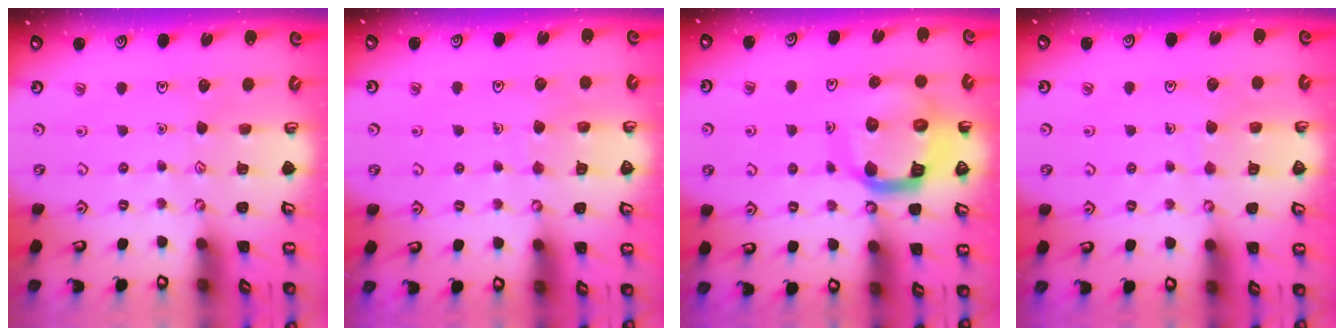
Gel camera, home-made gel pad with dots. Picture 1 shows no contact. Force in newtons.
{"total": 6.7, "press": 6.7, "slide": 0.4}
{"total": 15.3, "press": 15.2, "slide": 1.8}
{"total": 5.8, "press": 5.7, "slide": 0.4}